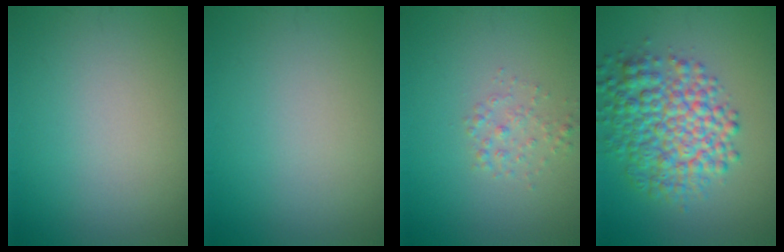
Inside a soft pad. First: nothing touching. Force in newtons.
{"total": 0.0}
{"total": 1.4, "press": 1.4, "slide": 0.0}
{"total": 7.3, "press": 7.3, "slide": 0.1}